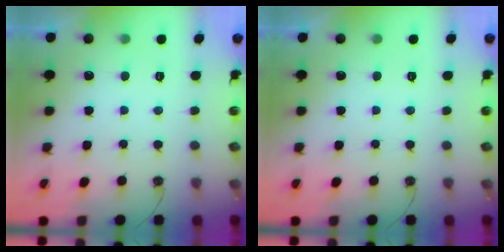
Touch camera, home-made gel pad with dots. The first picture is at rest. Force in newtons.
{"total": 0.0}